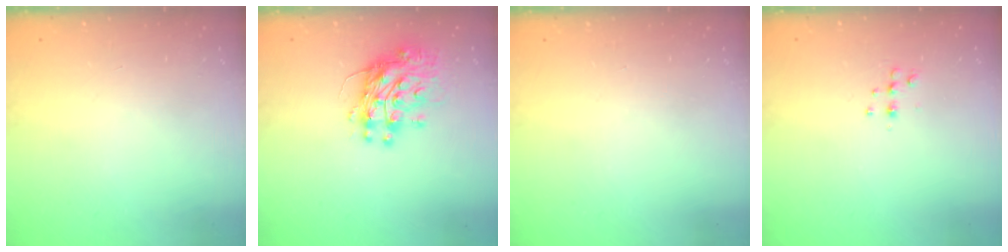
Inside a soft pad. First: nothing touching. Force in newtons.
{"total": 11.7, "press": 11.6, "slide": 1.2}
{"total": 0.0}
{"total": 5.3, "press": 5.2, "slide": 0.8}